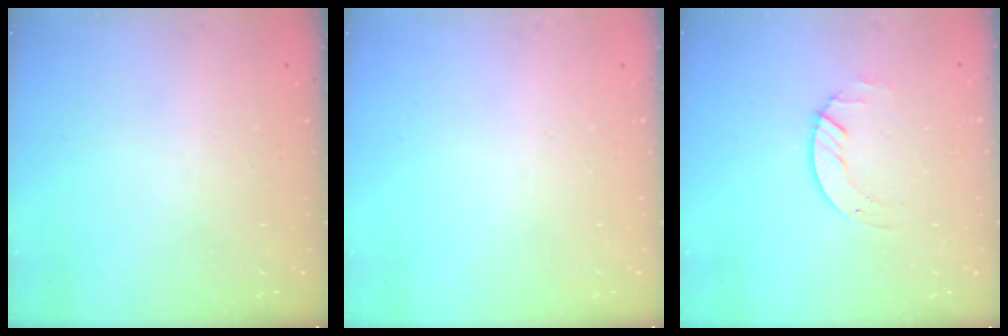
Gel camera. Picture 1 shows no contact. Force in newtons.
{"total": 0.0}
{"total": 2.6, "press": 2.6, "slide": 0.3}